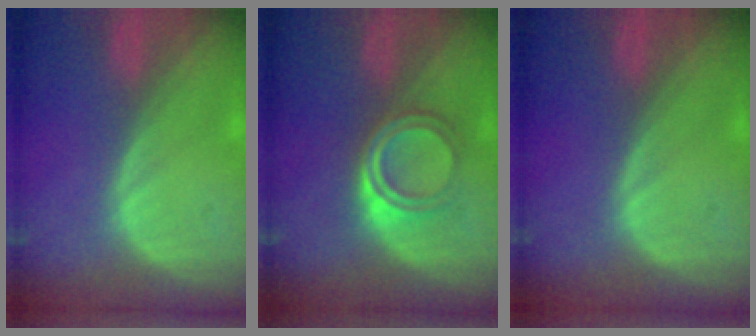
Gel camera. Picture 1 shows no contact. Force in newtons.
{"total": 4.2, "press": 4.0, "slide": 1.1}
{"total": 0.0}